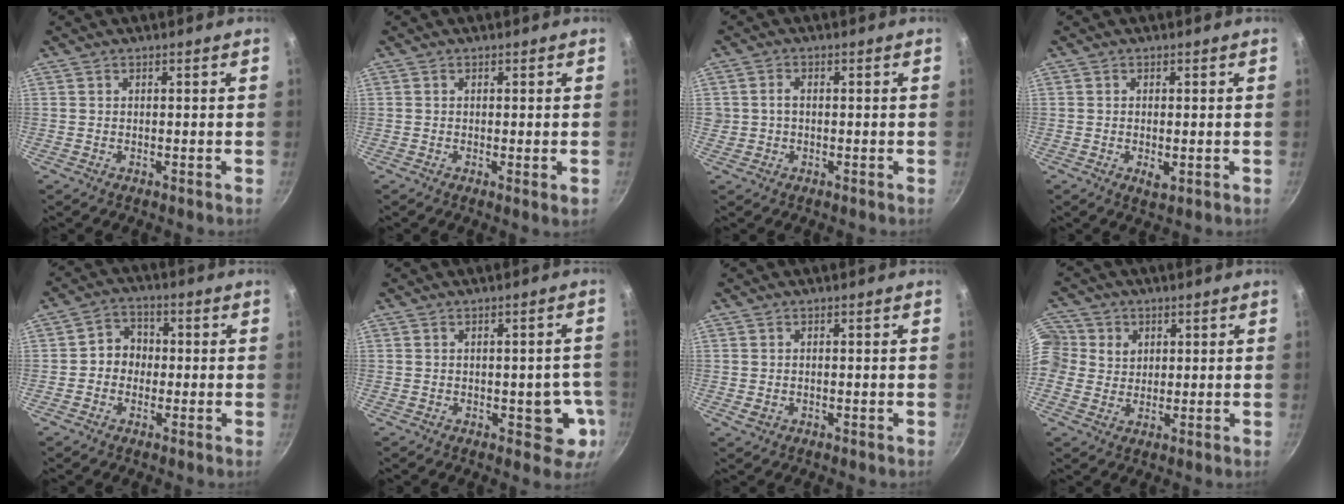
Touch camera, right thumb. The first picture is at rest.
{"total": 1.4, "force": [-0.2, 0.1, 1.4], "torque": [-0.022, -0.006, -0.005]}
{"total": 2.0, "force": [0.0, 1.7, 1.1], "torque": [-0.012, 0.010, 0.001]}
{"total": 2.5, "force": [-0.5, 1.2, 2.2], "torque": [-0.037, -0.007, -0.006]}
{"total": 5.3, "force": [-0.4, 4.8, 2.3], "torque": [-0.003, 0.013, -0.019]}
{"total": 6.9, "force": [-1.5, 3.7, 5.6], "torque": [-0.024, 0.009, -0.017]}
{"total": 1.2, "force": [-0.1, 0.9, 0.8], "torque": [-0.013, 0.000, 0.000]}
{"total": 10.6, "force": [3.1, 9.6, 3.4], "torque": [-0.066, 0.003, 0.051]}